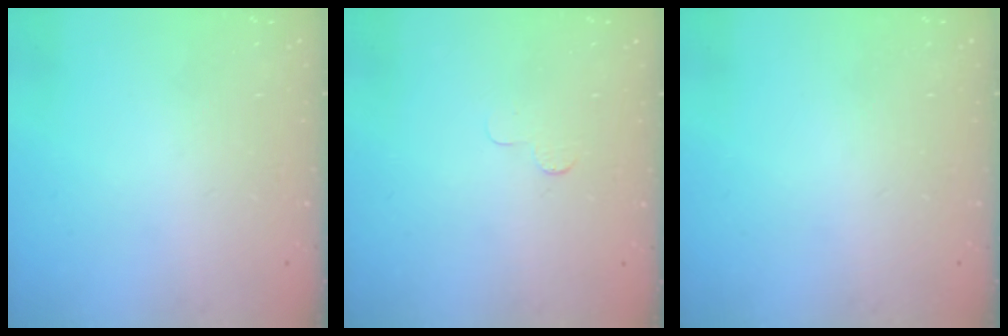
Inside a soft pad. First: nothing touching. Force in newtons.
{"total": 2.5, "press": 2.5, "slide": 0.2}
{"total": 0.0}